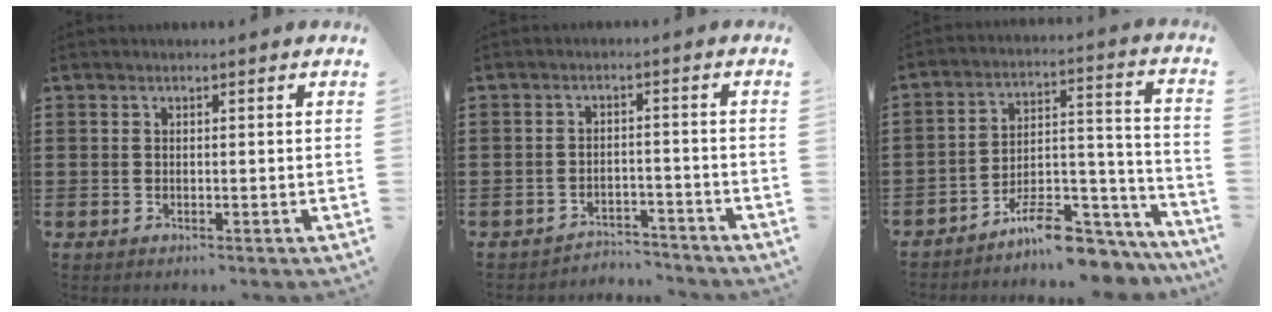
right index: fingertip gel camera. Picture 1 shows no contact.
{"total": 3.4, "force": [-3.4, 0.5, 0.2], "torque": [-0.009, -0.001, -0.070]}
{"total": 9.2, "force": [-8.1, 2.0, 3.8], "torque": [-0.045, 0.029, -0.149]}